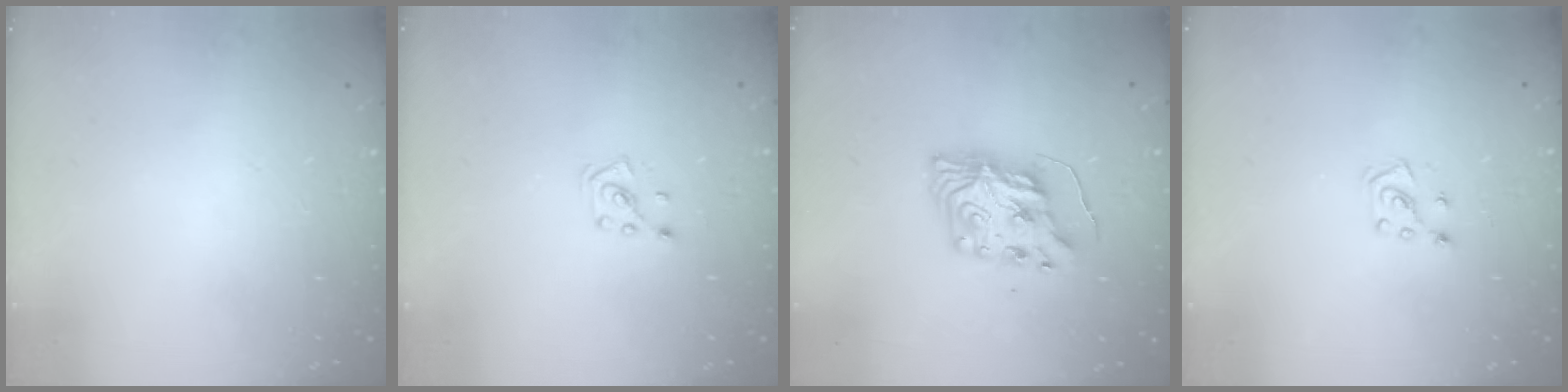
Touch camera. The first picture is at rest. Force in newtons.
{"total": 2.6, "press": 2.6, "slide": 0.5}
{"total": 9.1, "press": 9.0, "slide": 0.6}
{"total": 5.3, "press": 5.3, "slide": 0.5}